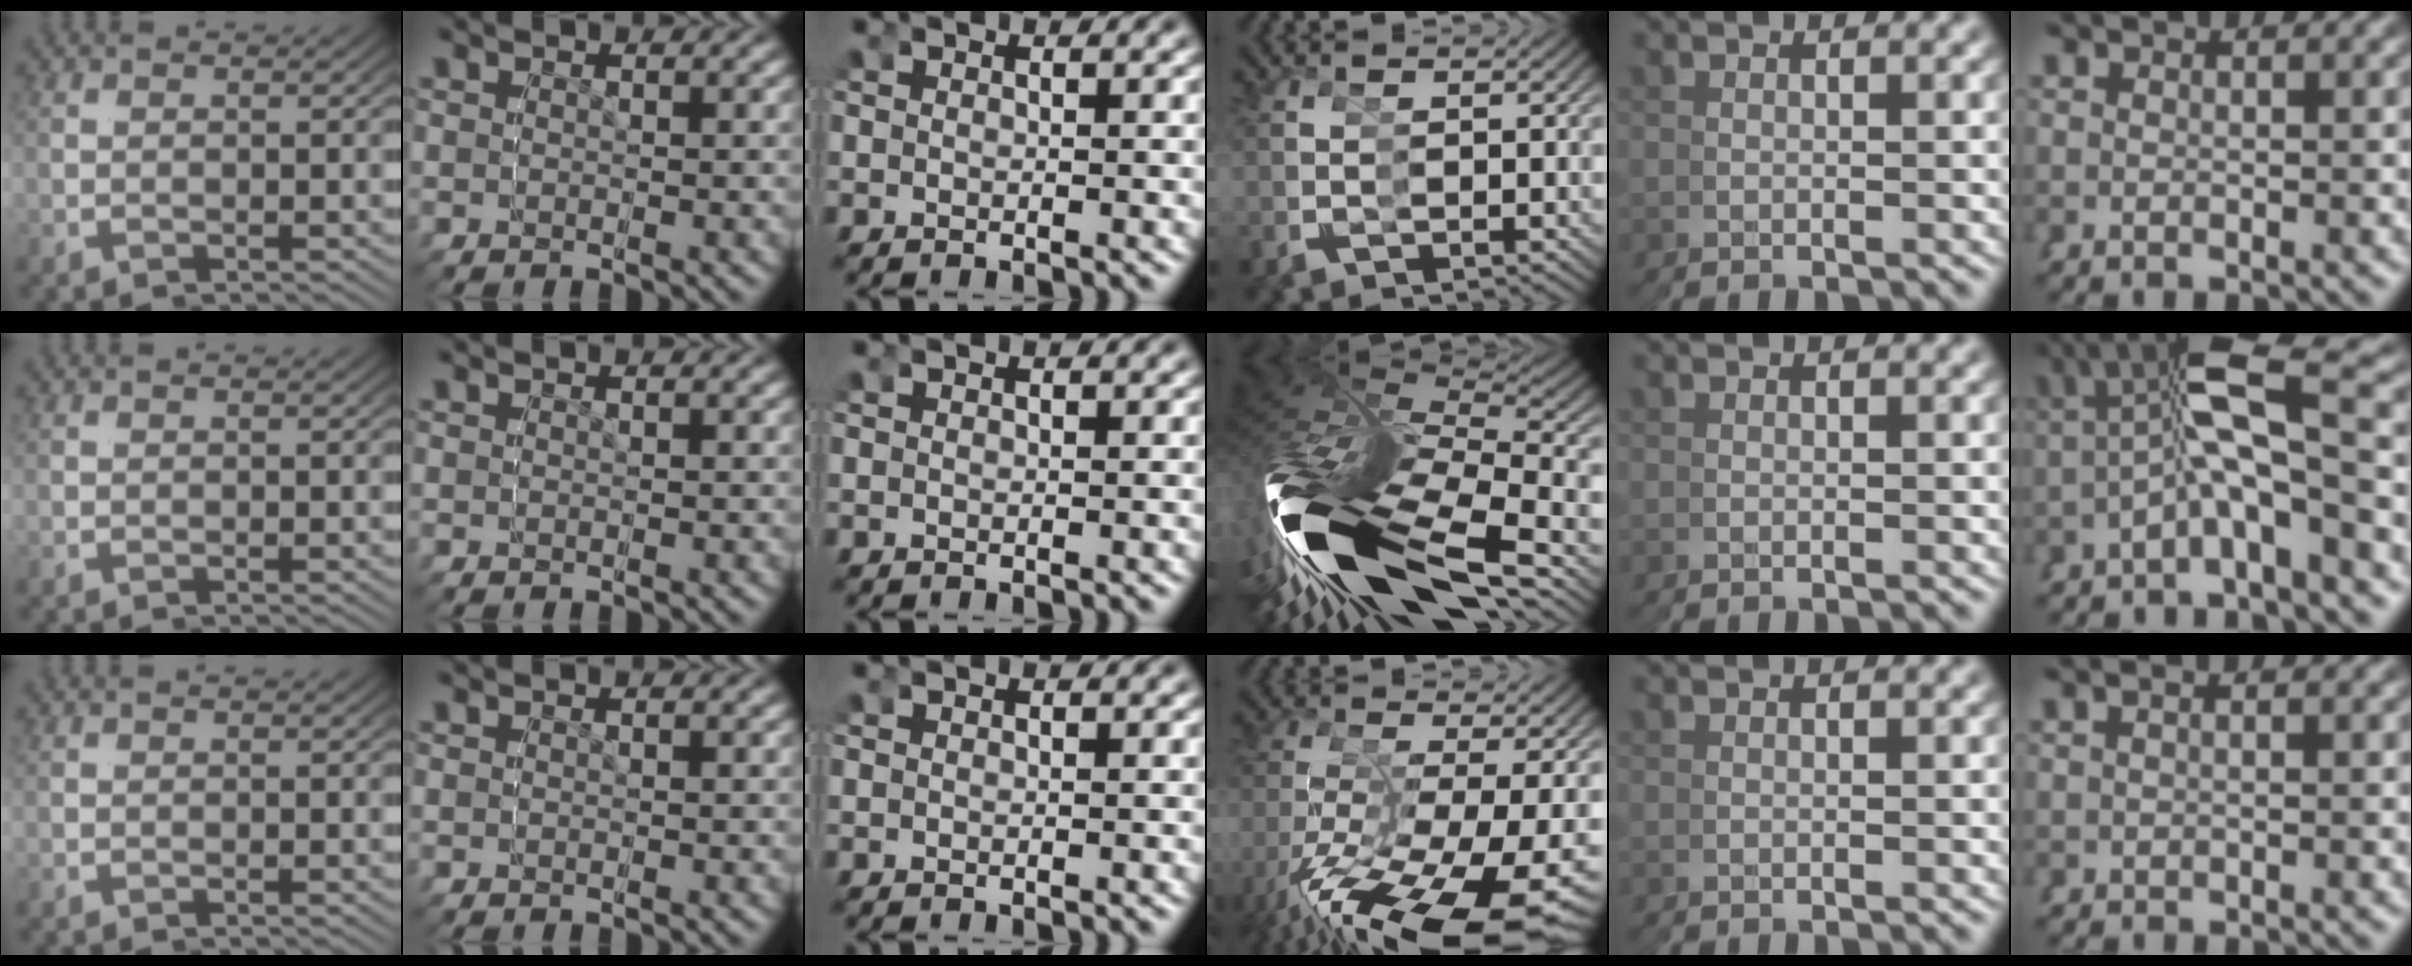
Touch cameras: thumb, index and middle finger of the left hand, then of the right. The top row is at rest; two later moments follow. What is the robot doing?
{"motion": "grasp_and_lifting", "object": "glasses"}